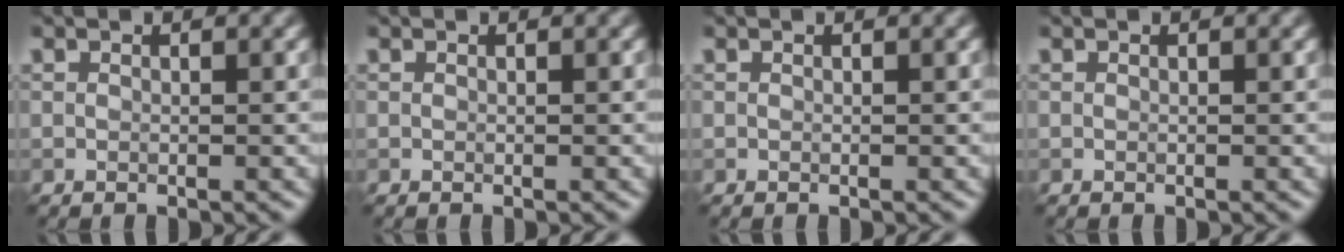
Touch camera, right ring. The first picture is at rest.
{"total": 0.0}
{"total": 0.0}
{"total": 0.0}